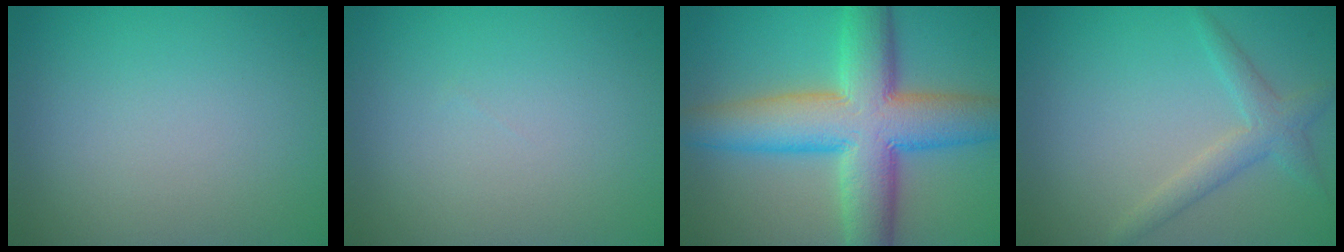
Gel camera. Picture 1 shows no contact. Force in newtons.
{"total": 0.0}
{"total": 11.3, "press": 11.3, "slide": 0.6}
{"total": 2.4, "press": 2.4, "slide": 0.2}